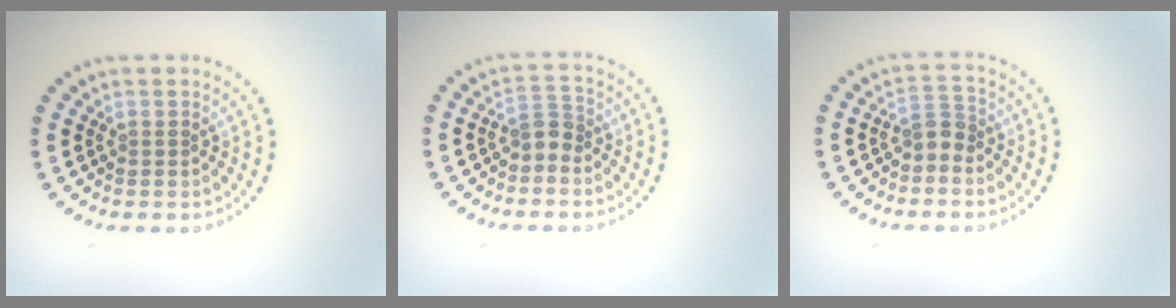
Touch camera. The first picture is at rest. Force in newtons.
{"total": 1.9, "press": 1.5, "slide": 1.1}
{"total": 1.9, "press": 1.5, "slide": 1.1}